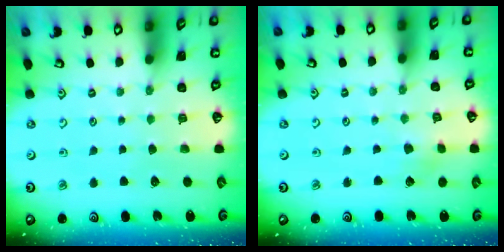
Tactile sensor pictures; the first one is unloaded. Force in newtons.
{"total": 2.6, "press": 2.6, "slide": 0.5}